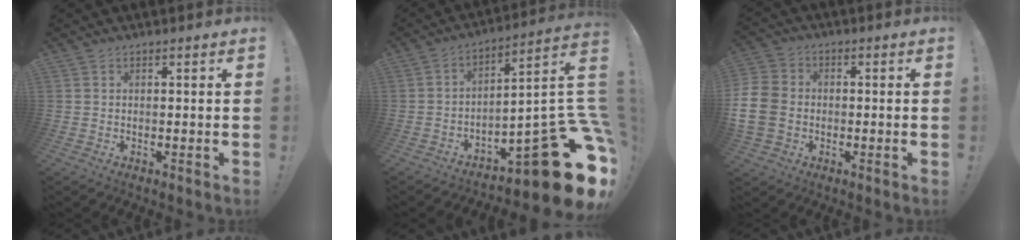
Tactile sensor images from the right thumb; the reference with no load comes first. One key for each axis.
{"total": 21.1, "fx": -10.1, "fy": 6.0, "fz": 17.6, "tx": -0.173, "ty": 0.022, "tz": -0.151}
{"total": 10.9, "fx": -2.2, "fy": 8.8, "fz": 6.1, "tx": -0.124, "ty": 0.015, "tz": -0.042}